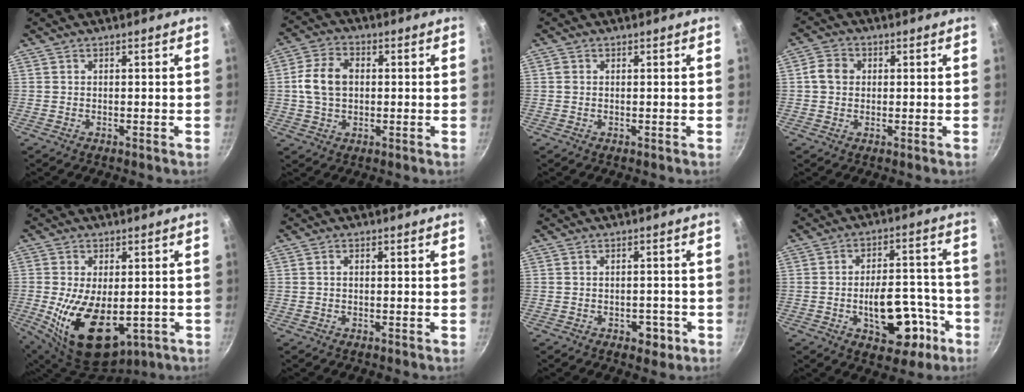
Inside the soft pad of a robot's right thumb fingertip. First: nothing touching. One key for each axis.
{"total": 8.8, "fx": 0.5, "fy": 6.1, "fz": 6.2, "tx": -0.115, "ty": 0.017, "tz": 0.007}
{"total": 0.9, "fx": 0.0, "fy": 0.7, "fz": 0.5, "tx": -0.008, "ty": 0.001, "tz": 0.001}
{"total": 4.5, "fx": 0.5, "fy": 3.8, "fz": 2.4, "tx": -0.037, "ty": 0.009, "tz": 0.004}
{"total": 17.2, "fx": -3.7, "fy": 9.7, "fz": 13.8, "tx": -0.244, "ty": -0.015, "tz": -0.029}
{"total": 0.6, "fx": 0.0, "fy": 0.4, "fz": 0.5, "tx": -0.006, "ty": 0.001, "tz": -0.002}
{"total": 3.6, "fx": -1.8, "fy": 2.2, "fz": 2.2, "tx": -0.010, "ty": 0.012, "tz": -0.021}
{"total": 14.0, "fx": -5.1, "fy": 7.6, "fz": 10.6, "tx": -0.125, "ty": 0.052, "tz": -0.065}